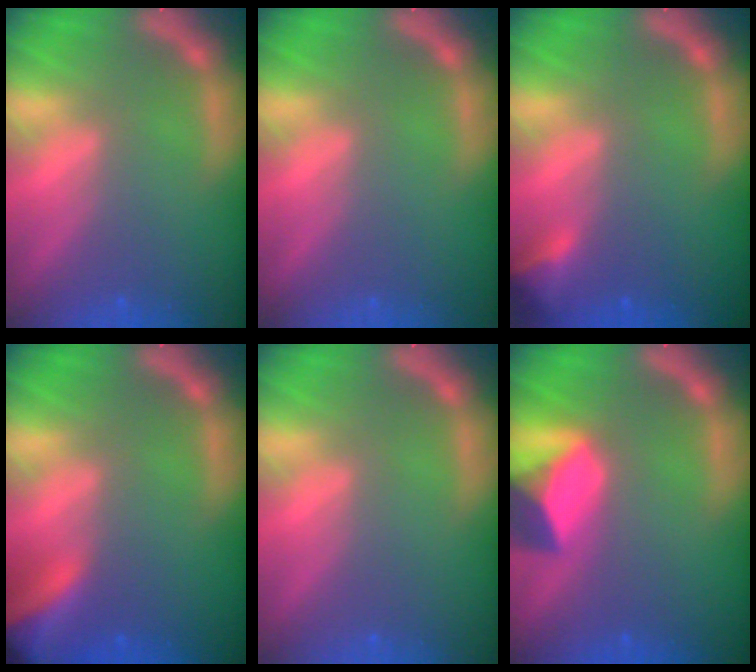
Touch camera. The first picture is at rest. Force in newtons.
{"total": 0.0}
{"total": 2.4}
{"total": 8.4}
{"total": 0.0}
{"total": 6.4}